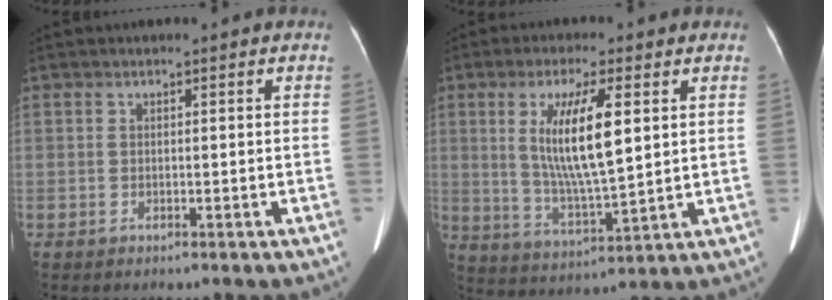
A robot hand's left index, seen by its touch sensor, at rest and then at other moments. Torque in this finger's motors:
{"motor_torque": [1.71, -0.43, 0.91, 0.21]}